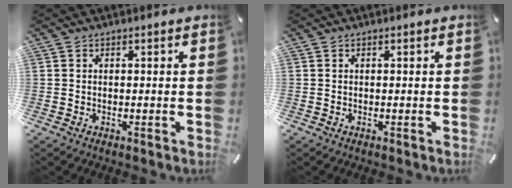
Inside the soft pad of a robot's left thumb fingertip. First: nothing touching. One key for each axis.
{"total": 0.0}